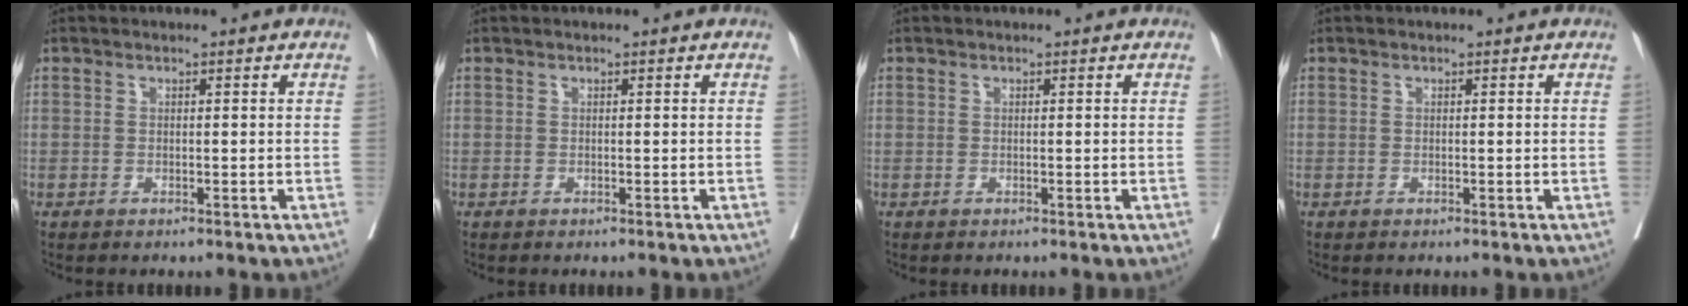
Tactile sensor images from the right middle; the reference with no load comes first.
{"total": 0.0}
{"total": 0.0}
{"total": 0.0}